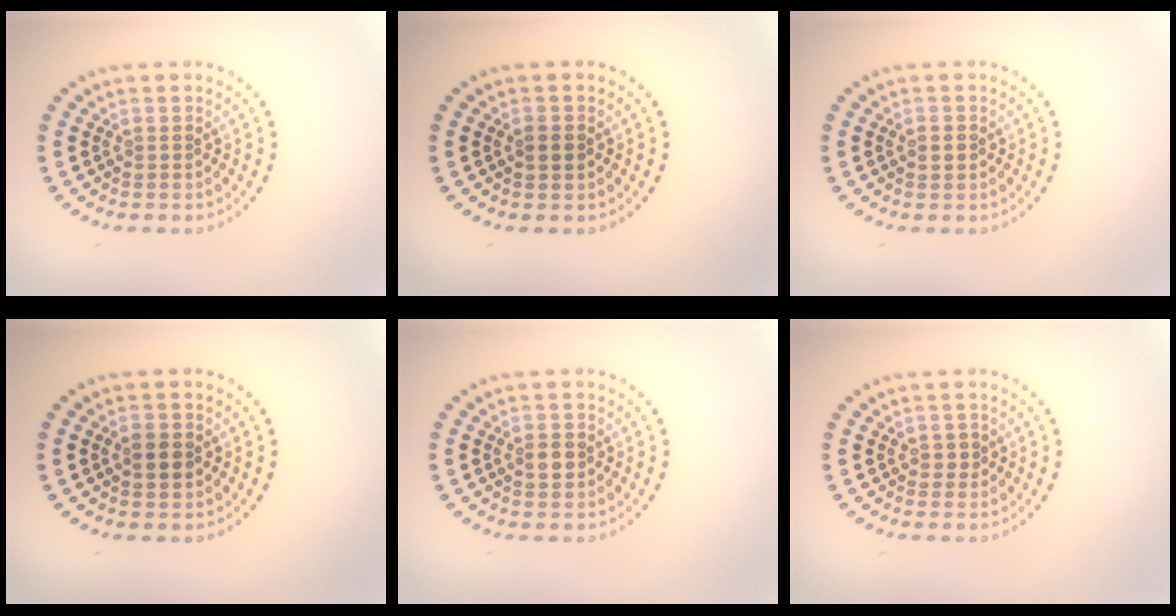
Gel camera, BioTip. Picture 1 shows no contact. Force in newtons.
{"total": 1.5, "press": 1.5, "slide": 0.1}
{"total": 1.2, "press": 1.2, "slide": 0.1}
{"total": 1.7, "press": 1.7, "slide": 0.1}
{"total": 1.5, "press": 1.5, "slide": 0.3}
{"total": 0.8, "press": 0.8, "slide": 0.3}